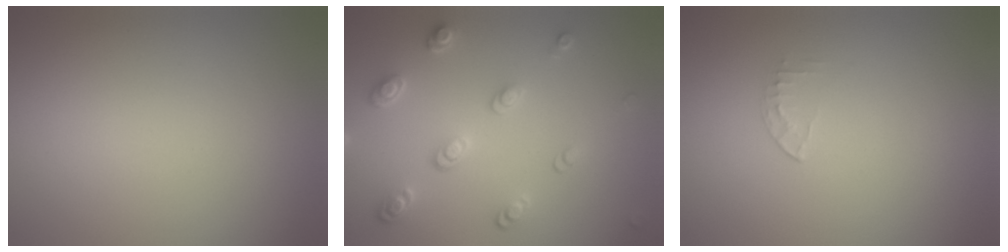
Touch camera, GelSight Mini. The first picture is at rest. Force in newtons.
{"total": 3.3, "press": 2.8, "slide": 1.7}
{"total": 0.6, "press": 0.4, "slide": 0.4}